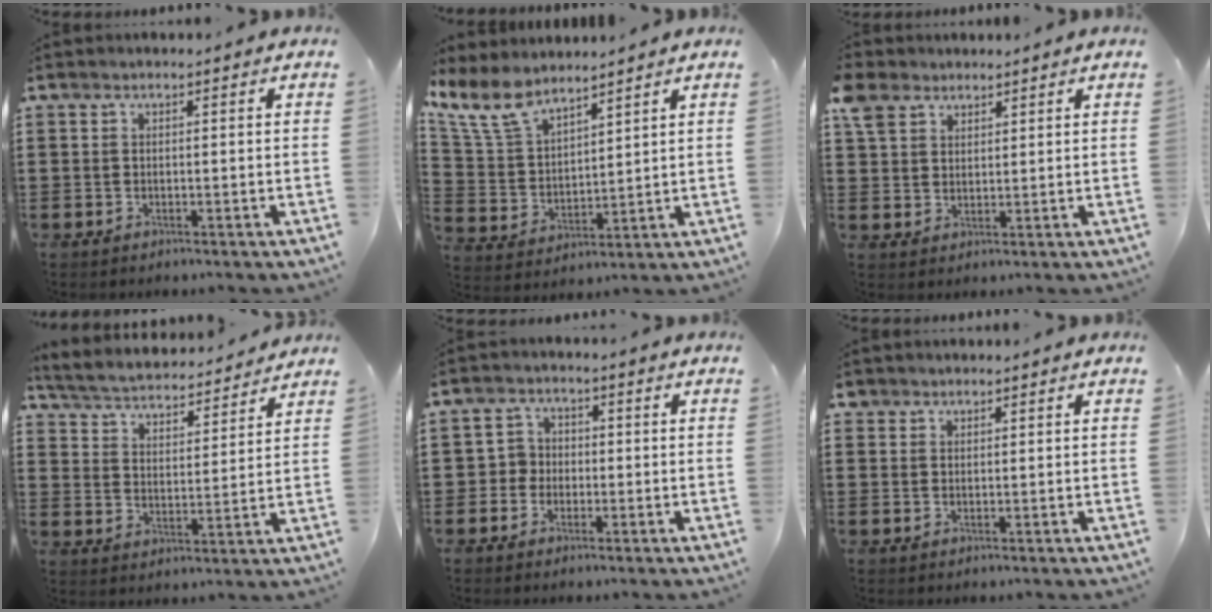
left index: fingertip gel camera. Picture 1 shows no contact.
{"total": 8.3, "force": [6.7, 3.1, 4.0], "torque": [-0.104, -0.020, 0.124]}
{"total": 4.8, "force": [3.5, 3.2, 1.0], "torque": [-0.030, 0.006, 0.065]}
{"total": 3.9, "force": [3.8, 0.3, 0.6], "torque": [-0.034, -0.029, 0.059]}
{"total": 2.8, "force": [-1.0, 2.6, 0.6], "torque": [-0.024, 0.006, -0.025]}
{"total": 1.2, "force": [1.1, 0.6, 0.1], "torque": [-0.005, 0.002, 0.022]}